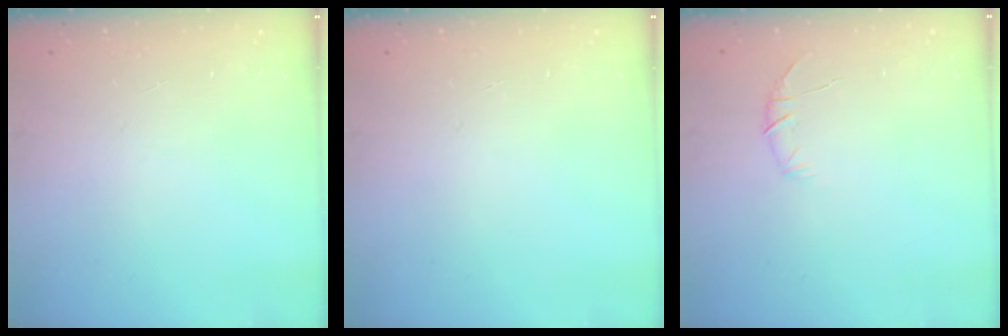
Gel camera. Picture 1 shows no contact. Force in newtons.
{"total": 0.0}
{"total": 6.0, "press": 5.8, "slide": 1.5}